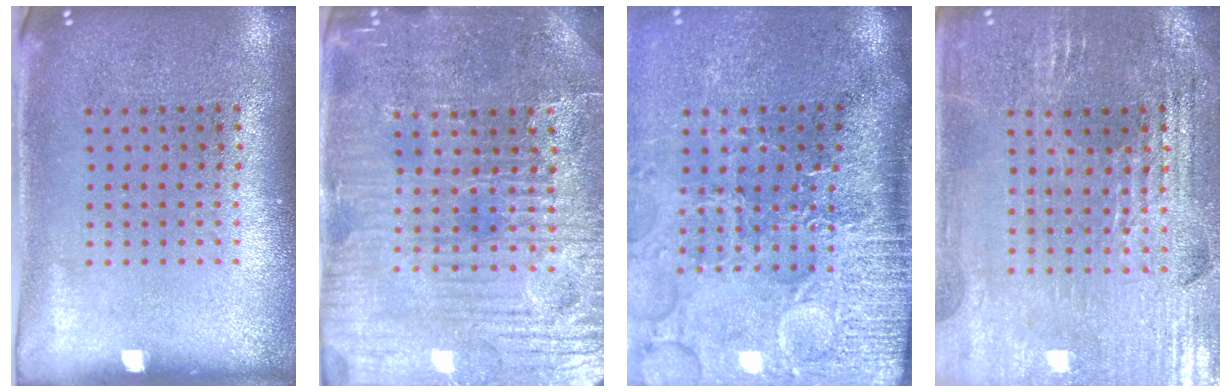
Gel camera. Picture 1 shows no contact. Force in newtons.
{"total": 4.8, "press": 4.6, "slide": 1.3}
{"total": 4.6, "press": 3.8, "slide": 2.6}
{"total": 2.8, "press": 2.8, "slide": 0.5}